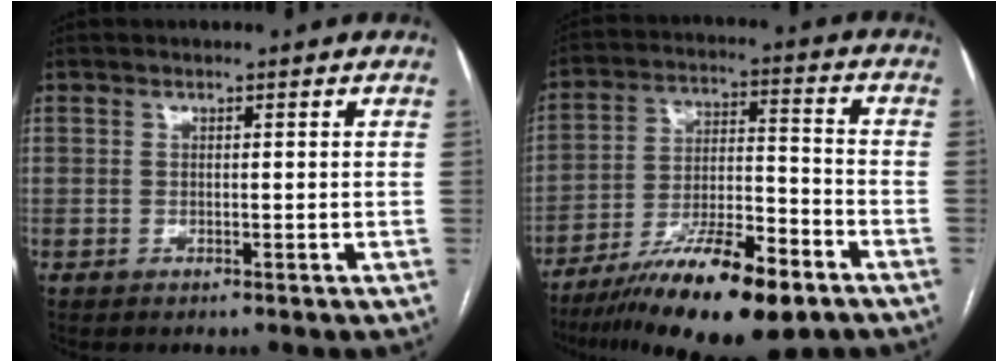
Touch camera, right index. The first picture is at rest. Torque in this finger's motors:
{"motor_torque": [1.12, -1.02, 1.05, 0.21]}